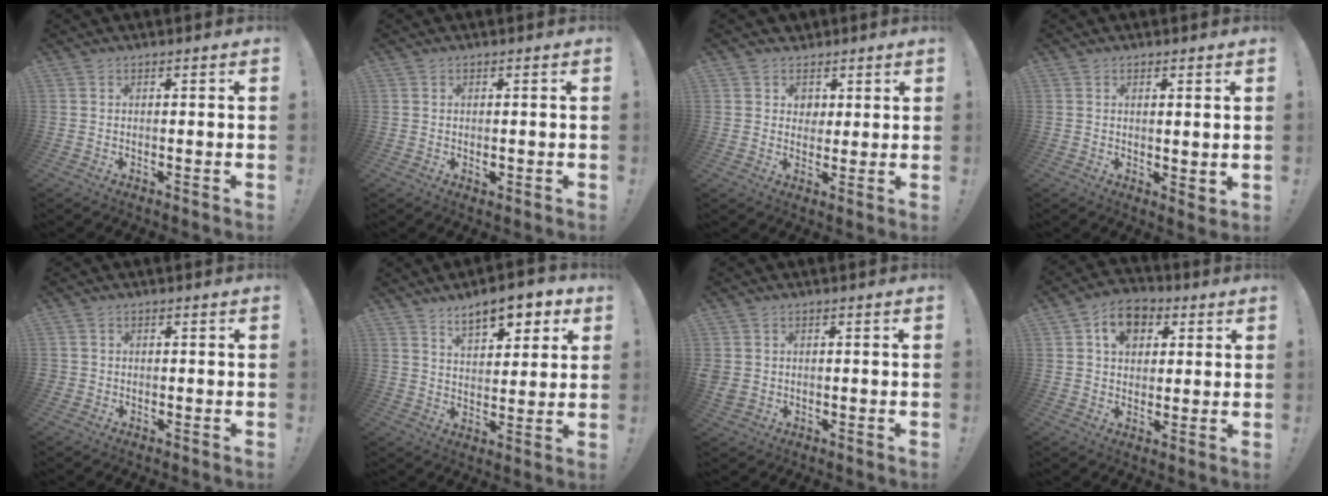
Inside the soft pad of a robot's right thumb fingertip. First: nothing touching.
{"total": 1.1, "force": [-0.1, 0.8, 0.8], "torque": [-0.006, -0.001, -0.003]}
{"total": 6.0, "force": [1.9, 5.7, 0.6], "torque": [-0.005, -0.016, 0.039]}
{"total": 2.5, "force": [1.8, 0.9, 1.4], "torque": [-0.009, -0.013, 0.030]}
{"total": 1.3, "force": [-0.3, 1.2, 0.4], "torque": [0.002, -0.001, -0.007]}
{"total": 10.3, "force": [6.7, 4.4, 6.4], "torque": [-0.091, -0.035, 0.116]}
{"total": 2.8, "force": [0.6, 2.5, 1.1], "torque": [-0.020, -0.006, 0.011]}
{"total": 9.7, "force": [3.8, 7.4, 5.0], "torque": [-0.067, -0.004, 0.070]}